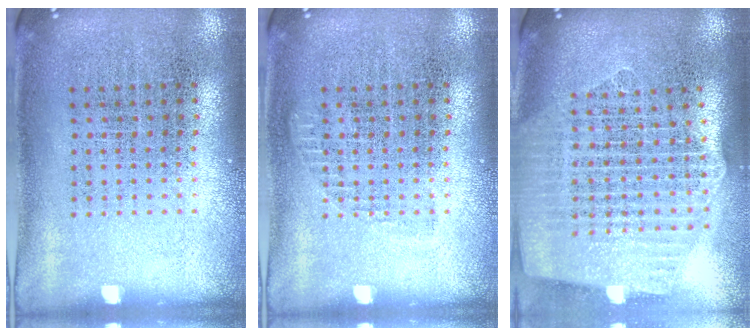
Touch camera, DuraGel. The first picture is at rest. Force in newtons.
{"total": 0.5, "press": 0.5, "slide": 0.2}
{"total": 2.6, "press": 2.2, "slide": 1.3}